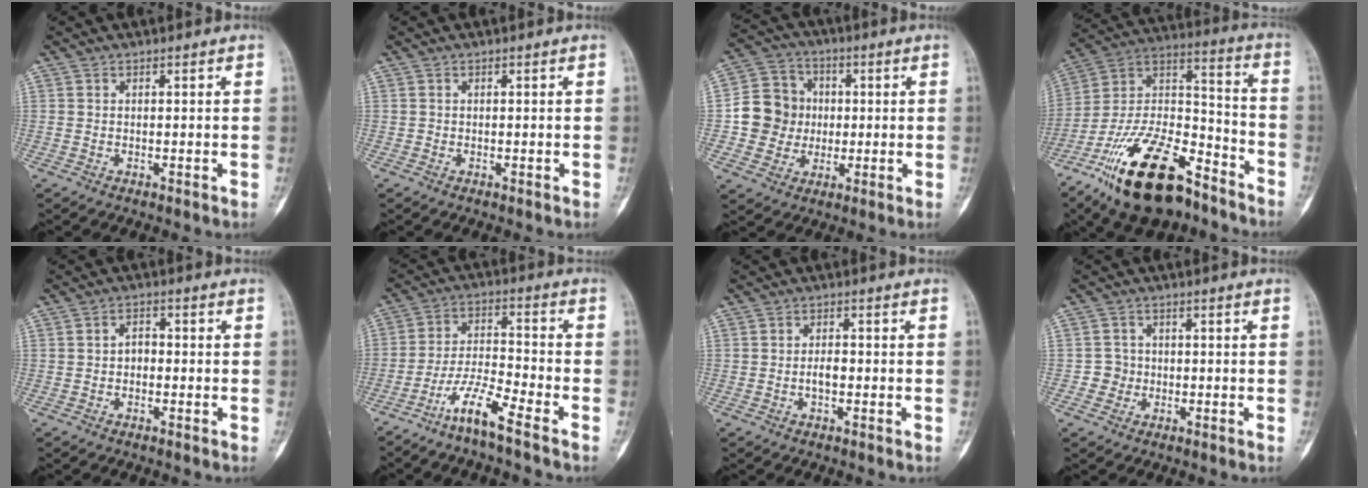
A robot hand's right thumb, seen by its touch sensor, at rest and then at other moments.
{"total": 0.0}
{"total": 11.1, "force": [-0.2, 10.5, 3.6], "torque": [-0.028, 0.019, -0.006]}
{"total": 24.9, "force": [-16.0, 10.7, 15.7], "torque": [-0.288, 0.078, -0.280]}
{"total": 2.7, "force": [-0.3, 2.0, 1.8], "torque": [-0.019, 0.015, -0.010]}
{"total": 8.8, "force": [-6.4, 0.4, 6.0], "torque": [-0.124, 0.034, -0.131]}
{"total": 2.1, "force": [-0.6, 1.1, 1.8], "torque": [-0.029, 0.006, -0.012]}
{"total": 2.9, "force": [-0.6, 2.8, 0.1], "torque": [0.019, 0.010, -0.016]}